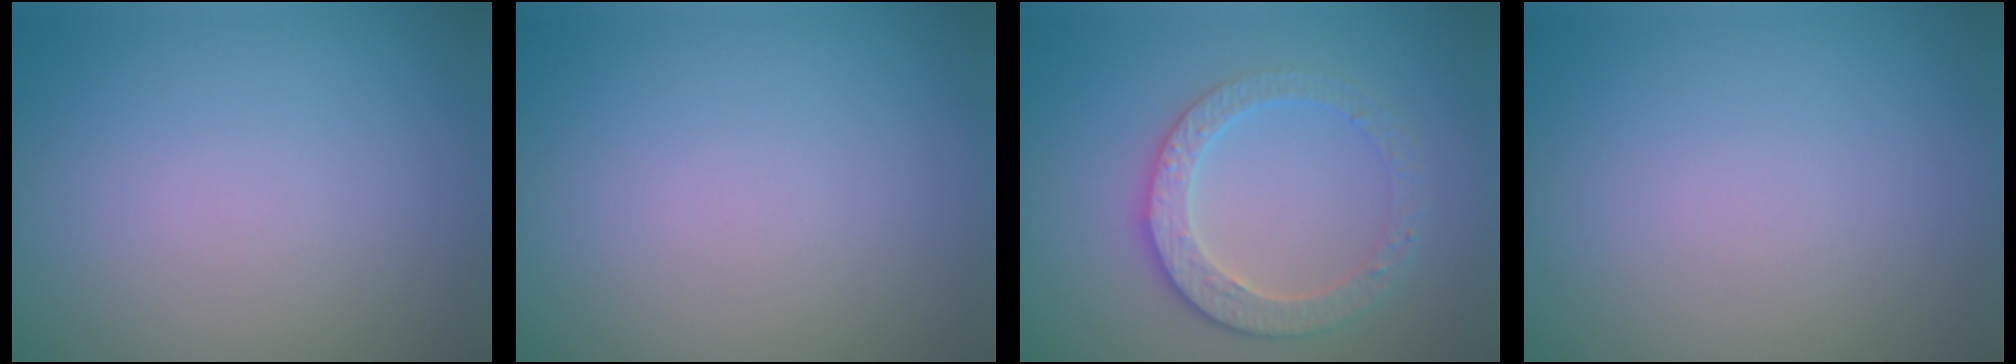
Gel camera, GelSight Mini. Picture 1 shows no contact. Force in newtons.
{"total": 0.0}
{"total": 3.3, "press": 3.2, "slide": 0.9}
{"total": 0.0}